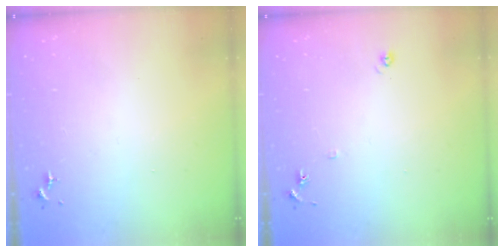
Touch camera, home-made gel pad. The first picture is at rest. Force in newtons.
{"total": 5.8, "press": 5.8, "slide": 0.6}